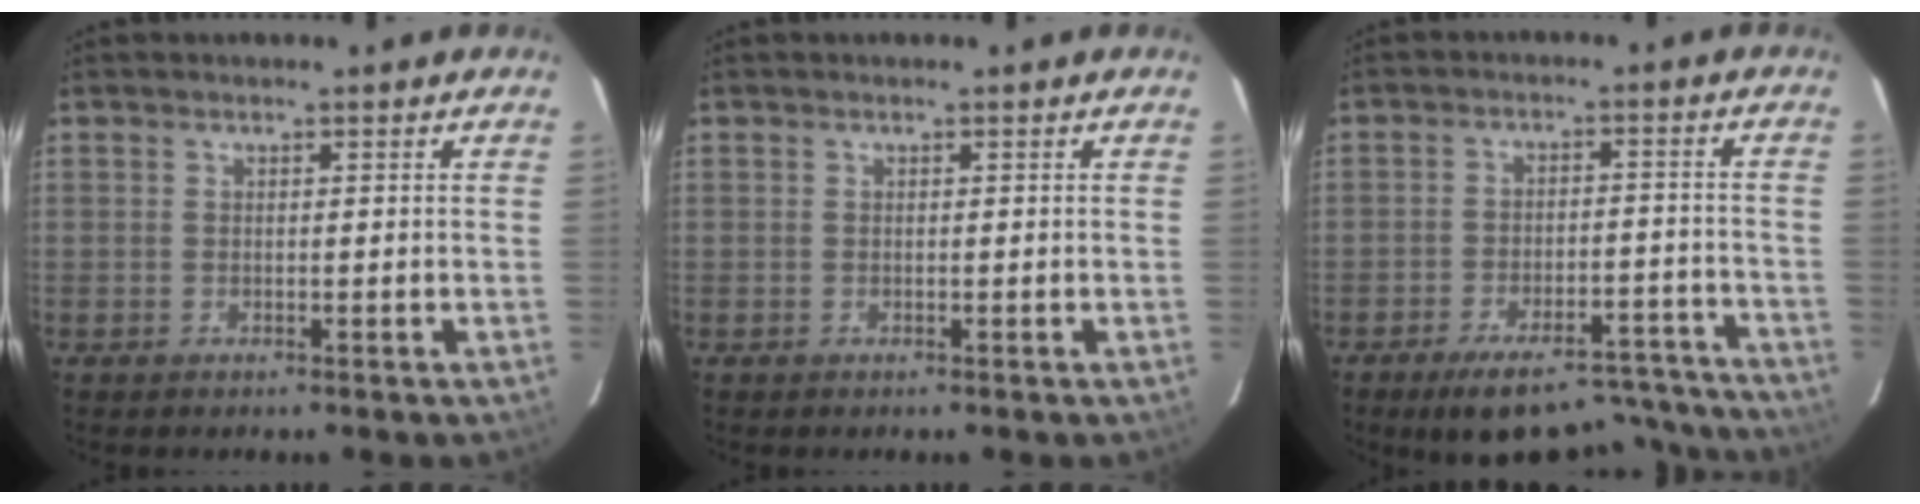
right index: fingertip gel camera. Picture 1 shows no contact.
{"total": 0.0}
{"total": 18.2, "force": [-15.9, 5.2, 7.0], "torque": [-0.113, 0.014, -0.198]}